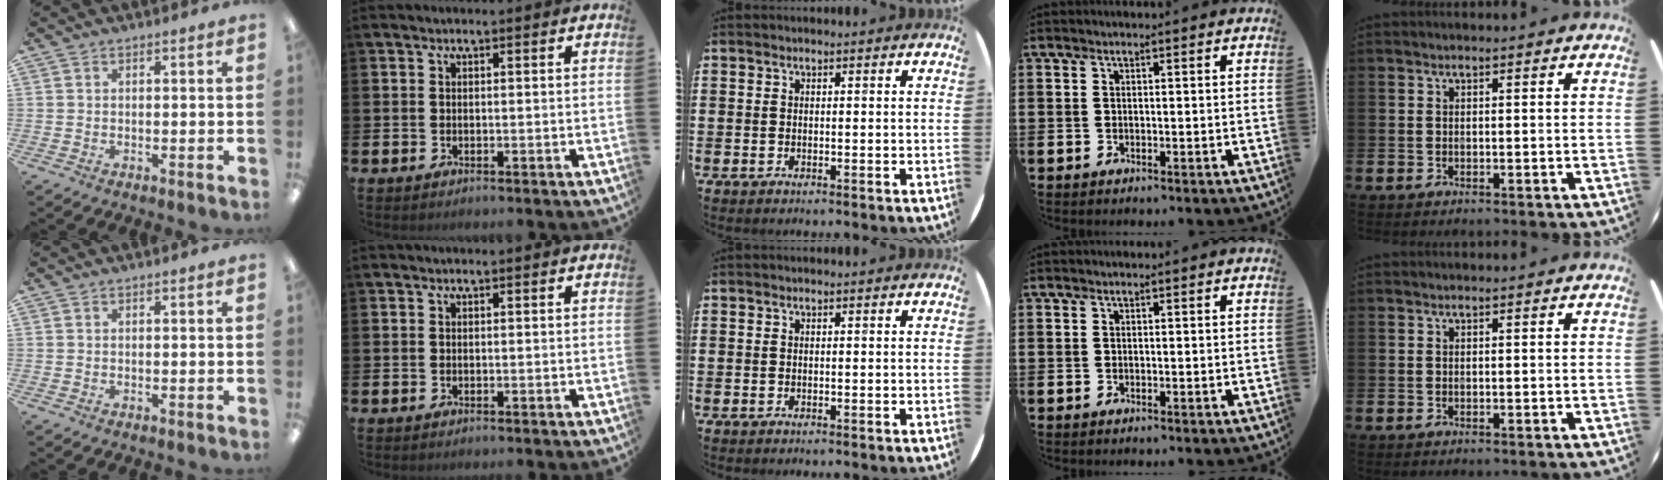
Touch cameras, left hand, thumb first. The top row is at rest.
{}